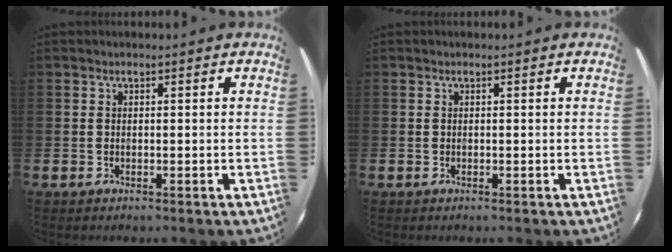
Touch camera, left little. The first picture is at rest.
{"total": 0.0}